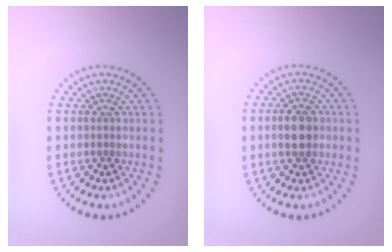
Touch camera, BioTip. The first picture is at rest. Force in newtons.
{"total": 3.0, "press": 3.0, "slide": 0.2}